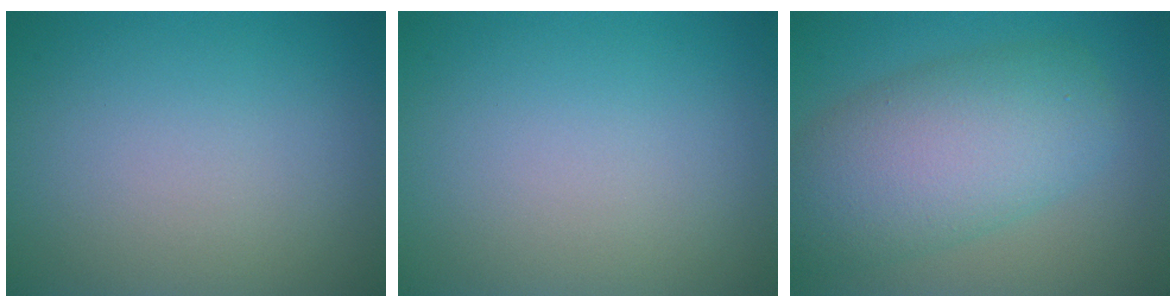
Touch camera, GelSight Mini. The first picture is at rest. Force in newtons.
{"total": 0.0}
{"total": 8.2, "press": 8.2, "slide": 0.1}